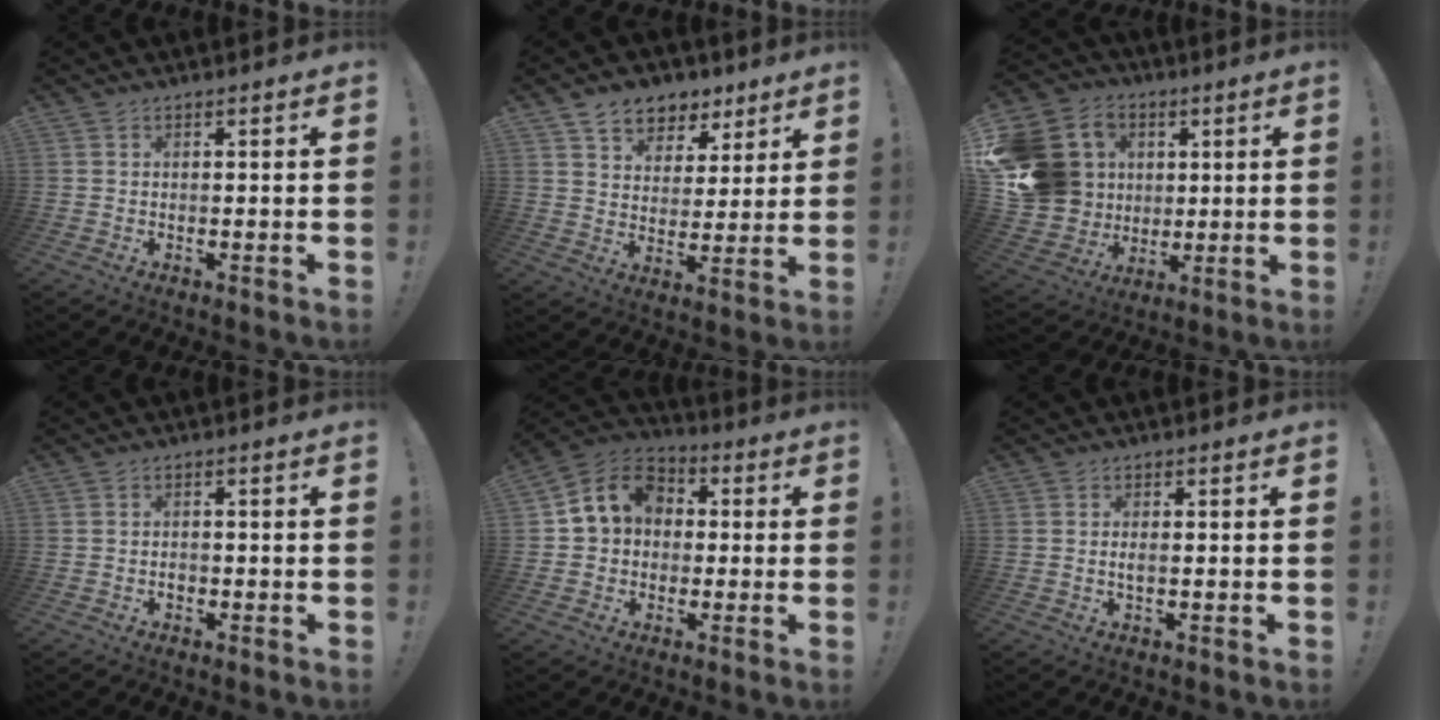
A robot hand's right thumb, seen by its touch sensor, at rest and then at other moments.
{"total": 9.5, "force": [6.7, 6.1, 2.7], "torque": [-0.042, -0.045, 0.129]}
{"total": 18.8, "force": [2.8, 16.8, 7.8], "torque": [-0.142, 0.002, 0.087]}
{"total": 1.2, "force": [-0.7, 0.8, 0.5], "torque": [0.002, 0.000, -0.014]}
{"total": 10.9, "force": [1.8, 9.2, 5.6], "torque": [-0.094, 0.014, 0.041]}
{"total": 1.6, "force": [-0.2, 0.6, 1.4], "torque": [-0.028, 0.001, -0.004]}